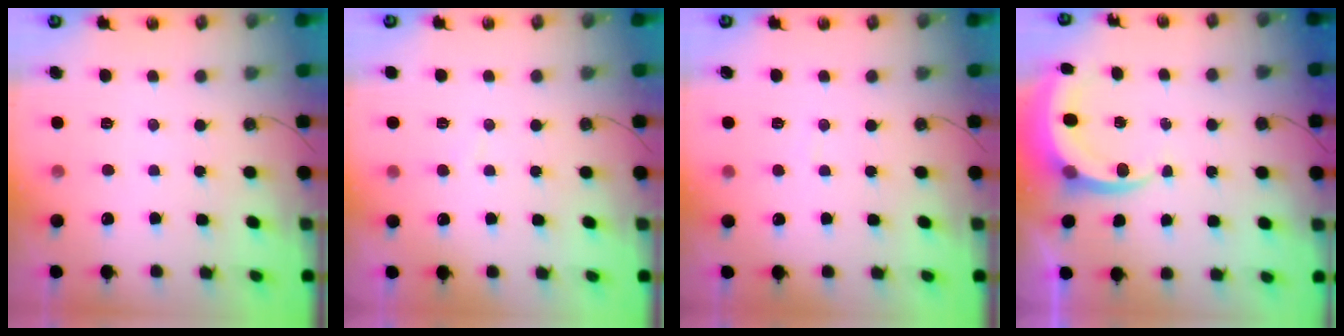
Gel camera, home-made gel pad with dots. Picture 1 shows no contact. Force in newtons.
{"total": 3.8, "press": 3.8, "slide": 0.4}
{"total": 2.0, "press": 2.0, "slide": 0.1}
{"total": 5.8, "press": 5.8, "slide": 0.7}